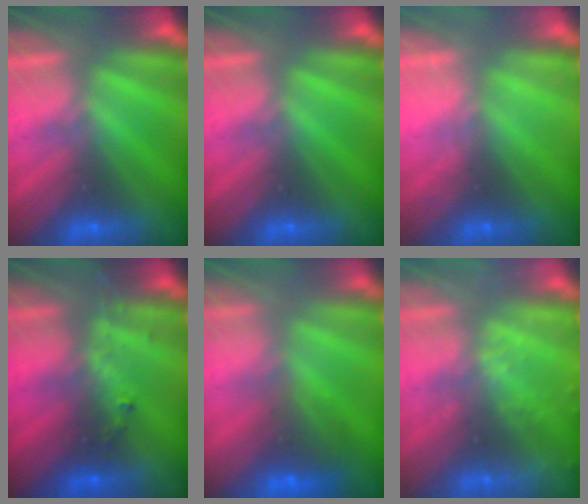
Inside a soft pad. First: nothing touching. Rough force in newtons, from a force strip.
{"total": 0.0}
{"total": 2.2}
{"total": 2.8}
{"total": 8.9}
{"total": 2.4}